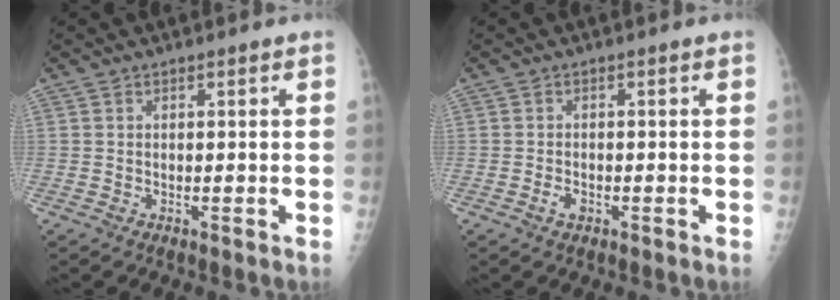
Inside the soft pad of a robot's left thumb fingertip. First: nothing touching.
{"total": 1.7, "force": [-0.8, 1.1, 1.1], "torque": [-0.015, 0.003, -0.014]}